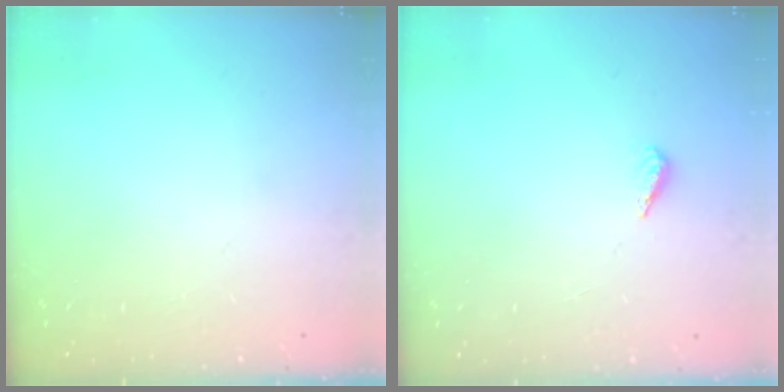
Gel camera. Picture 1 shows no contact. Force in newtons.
{"total": 2.1, "press": 1.9, "slide": 0.8}